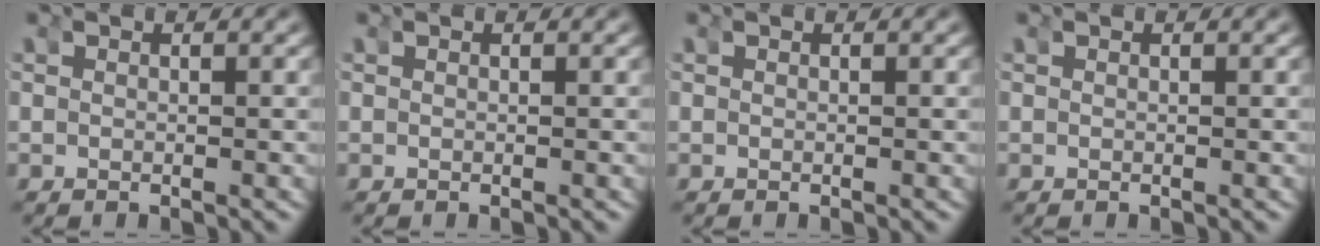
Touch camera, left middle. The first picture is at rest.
{"total": 0.0}
{"total": 0.0}
{"total": 0.0}